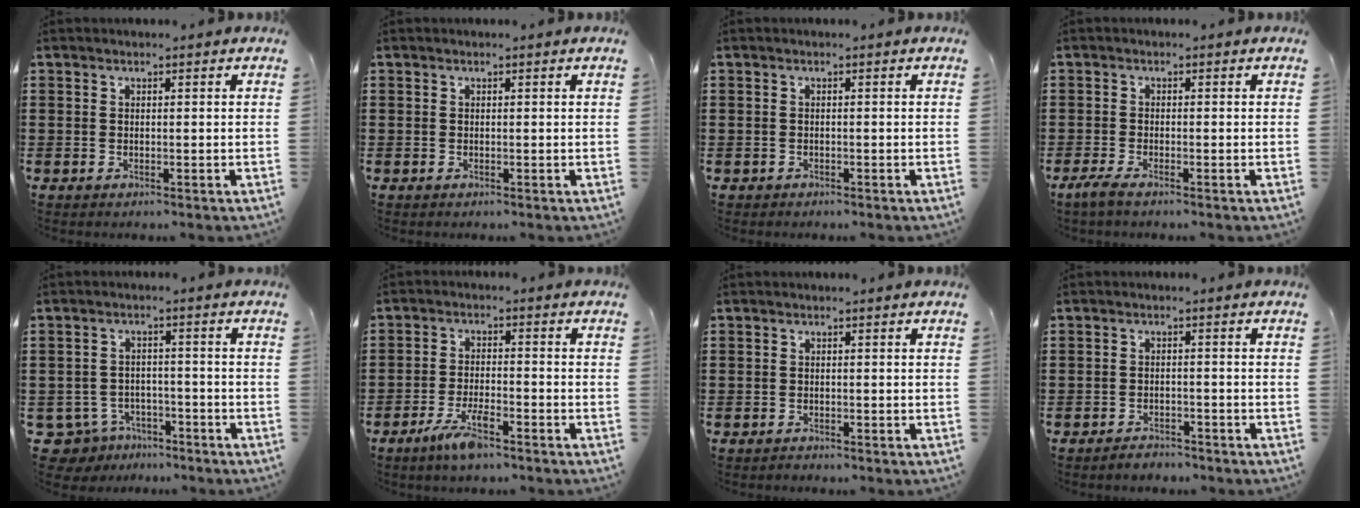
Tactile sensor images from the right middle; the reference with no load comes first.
{"total": 0.0}
{"total": 0.5, "force": [-0.4, 0.2, 0.0], "torque": [-0.002, 0.002, -0.010]}
{"total": 1.6, "force": [-1.1, 0.2, 1.2], "torque": [-0.029, -0.004, -0.023]}
{"total": 4.2, "force": [-3.8, 1.7, 0.7], "torque": [-0.042, -0.001, -0.085]}
{"total": 5.5, "force": [-3.7, 1.3, 3.8], "torque": [-0.080, 0.000, -0.070]}
{"total": 0.7, "force": [-0.7, 0.3, -0.1], "torque": [0.001, 0.003, -0.016]}
{"total": 2.0, "force": [-1.9, 0.4, 0.0], "torque": [-0.008, 0.003, -0.041]}